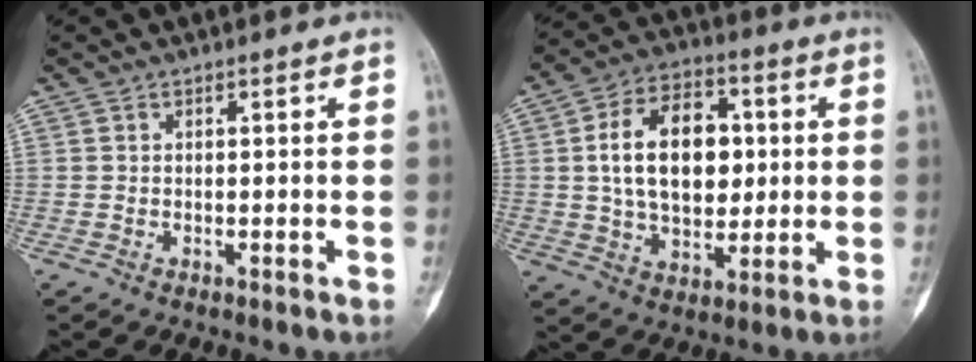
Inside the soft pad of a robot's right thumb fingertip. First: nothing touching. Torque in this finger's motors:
{"motor_torque": [1.19, 2.98, 0.83, -0.55, 0.52]}